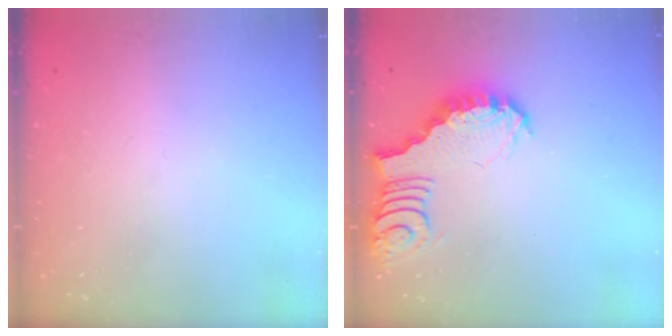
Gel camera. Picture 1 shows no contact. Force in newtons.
{"total": 3.9, "press": 3.9, "slide": 0.6}